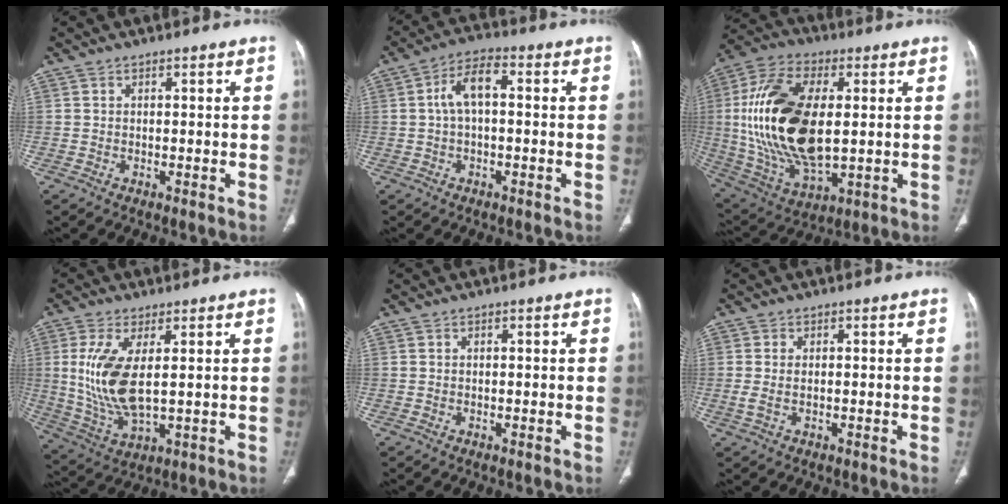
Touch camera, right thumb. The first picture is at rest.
{"total": 6.4, "force": [0.4, 3.1, 5.6], "torque": [-0.104, 0.024, -0.001]}
{"total": 24.5, "force": [1.9, 12.6, 20.9], "torque": [-0.421, -0.010, 0.041]}
{"total": 12.0, "force": [1.8, 4.8, 10.9], "torque": [-0.241, -0.019, 0.048]}
{"total": 0.0}
{"total": 2.0, "force": [0.0, 0.9, 1.8], "torque": [-0.056, 0.003, 0.002]}